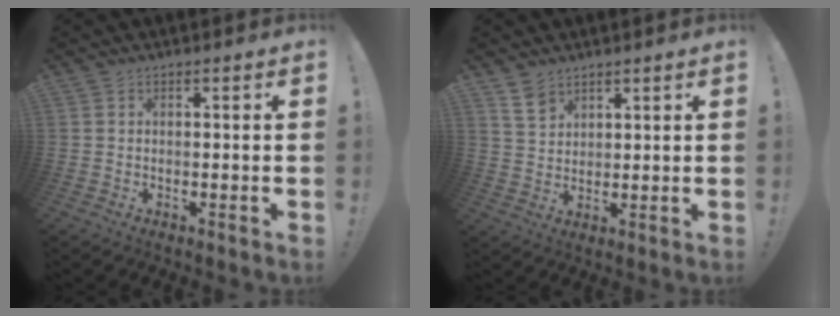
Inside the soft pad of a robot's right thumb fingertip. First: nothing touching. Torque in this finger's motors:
{"motor_torque": [-0.08, 0.18, 0.07, -0.12, 0.00]}